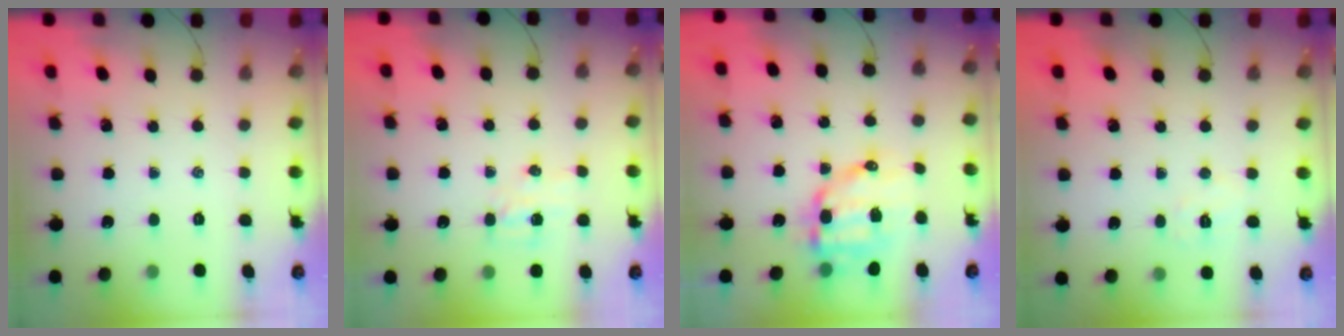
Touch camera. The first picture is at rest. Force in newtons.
{"total": 5.8, "press": 5.6, "slide": 1.4}
{"total": 11.0, "press": 10.8, "slide": 1.9}
{"total": 5.3, "press": 5.1, "slide": 1.0}